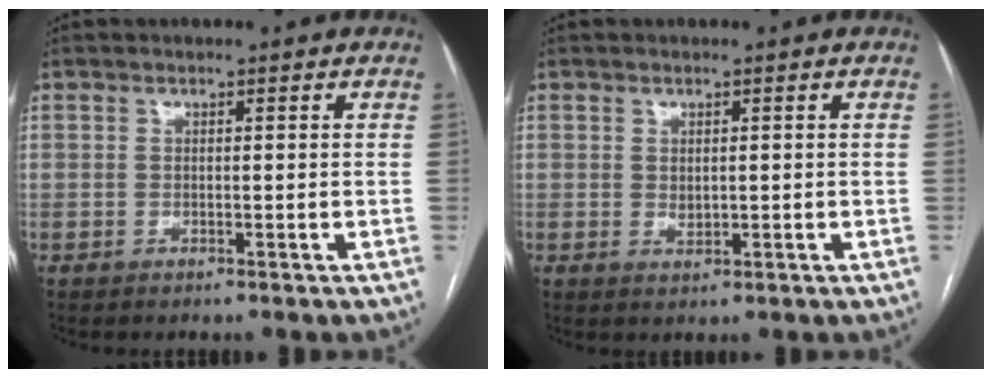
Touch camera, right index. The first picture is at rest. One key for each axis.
{"total": 1.4, "fx": 0.2, "fy": 0.9, "fz": 1.0, "tx": -0.016, "ty": -0.003, "tz": 0.007}